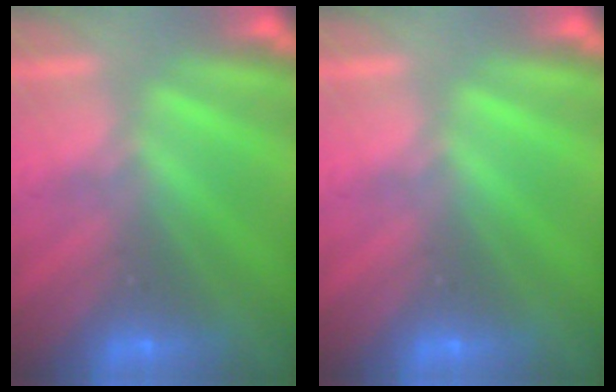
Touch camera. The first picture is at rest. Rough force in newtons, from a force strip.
{"total": 0.0}